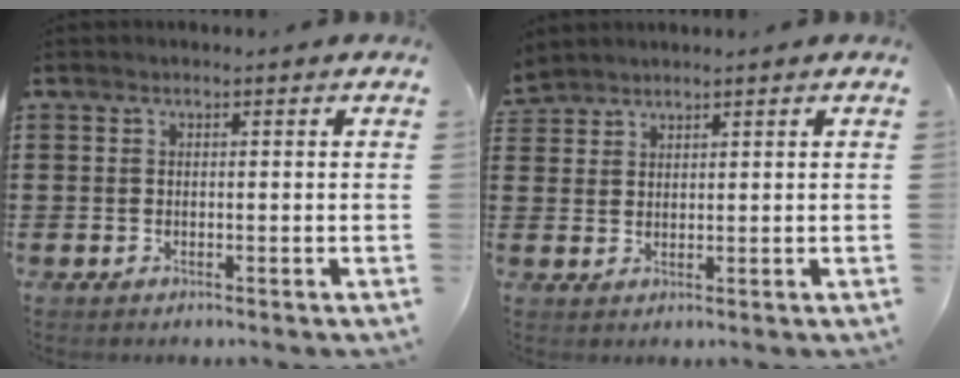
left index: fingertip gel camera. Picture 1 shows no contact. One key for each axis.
{"total": 2.2, "fx": 2.1, "fy": 0.5, "fz": -0.3, "tx": -0.001, "ty": 0.001, "tz": 0.043}